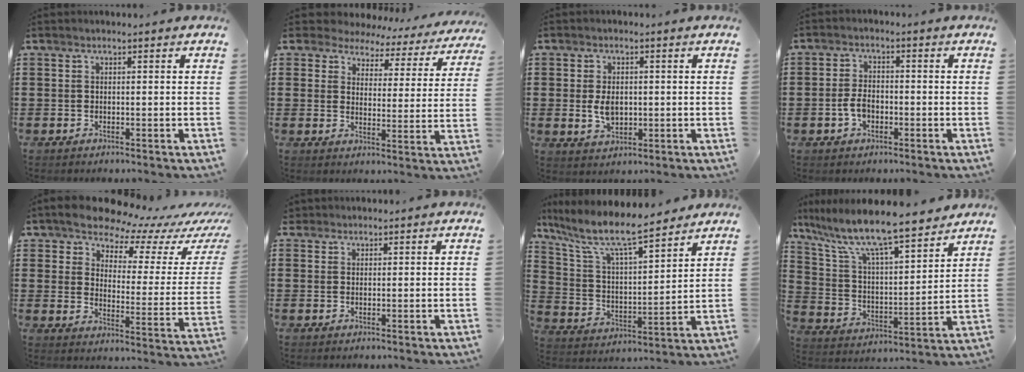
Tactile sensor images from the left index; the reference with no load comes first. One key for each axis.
{"total": 4.2, "fx": 3.8, "fy": 1.7, "fz": 0.4, "tx": -0.033, "ty": -0.022, "tz": 0.064}
{"total": 4.2, "fx": 0.1, "fy": 2.6, "fz": 3.3, "tx": -0.065, "ty": -0.001, "tz": -0.002}
{"total": 3.5, "fx": -1.0, "fy": 2.1, "fz": 2.7, "tx": -0.065, "ty": -0.001, "tz": -0.023}
{"total": 7.9, "fx": 7.5, "fy": 2.2, "fz": 1.5, "tx": -0.053, "ty": -0.062, "tz": 0.125}
{"total": 1.1, "fx": 0.9, "fy": 0.6, "fz": 0.1, "tx": -0.005, "ty": 0.004, "tz": 0.018}
{"total": 9.5, "fx": 7.8, "fy": 1.4, "fz": 5.2, "tx": -0.134, "ty": -0.047, "tz": 0.130}
{"total": 9.9, "fx": 8.5, "fy": 0.8, "fz": 5.1, "tx": -0.134, "ty": -0.059, "tz": 0.141}